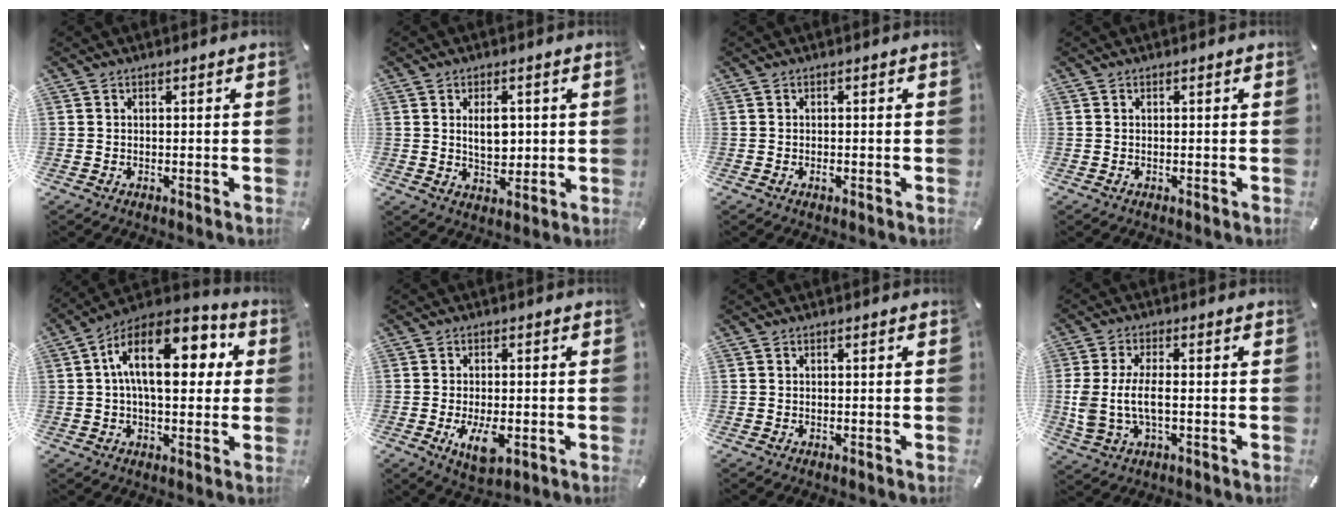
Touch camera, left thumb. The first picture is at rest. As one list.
[{"total": 6.3, "force": [1.1, 4.0, 4.8], "torque": [-0.066, -0.004, 0.013]}, {"total": 0.8, "force": [-0.4, 0.4, 0.6], "torque": [-0.012, -0.004, -0.006]}, {"total": 0.0}, {"total": 17.1, "force": [4.7, 8.9, 13.9], "torque": [-0.228, -0.013, 0.075]}, {"total": 7.0, "force": [-2.1, 3.3, 5.9], "torque": [-0.110, -0.012, -0.039]}, {"total": 0.0}, {"total": 8.2, "force": [-0.8, 3.8, 7.2], "torque": [-0.165, -0.007, -0.018]}]